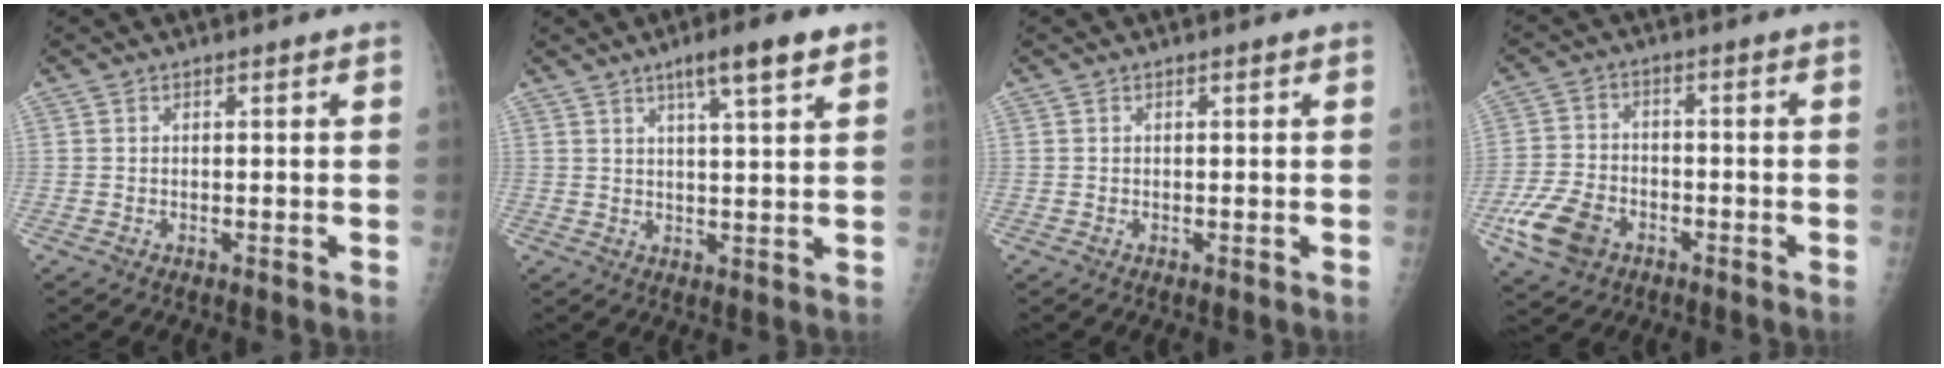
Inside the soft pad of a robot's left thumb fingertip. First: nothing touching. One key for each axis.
{"total": 7.6, "fx": 4.6, "fy": 1.0, "fz": 6.0, "tx": -0.092, "ty": -0.016, "tz": 0.071}
{"total": 0.0}
{"total": 9.5, "fx": -4.4, "fy": 6.7, "fz": 5.1, "tx": -0.097, "ty": 0.014, "tz": -0.078}